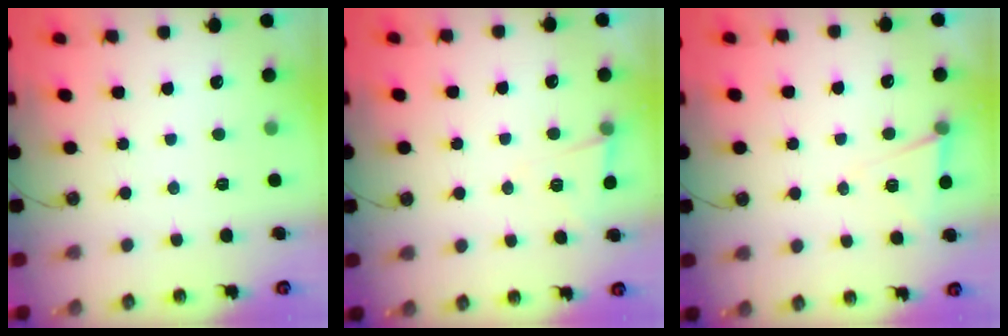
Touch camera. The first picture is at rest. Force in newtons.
{"total": 4.6, "press": 4.5, "slide": 1.0}
{"total": 7.7, "press": 6.0, "slide": 4.8}